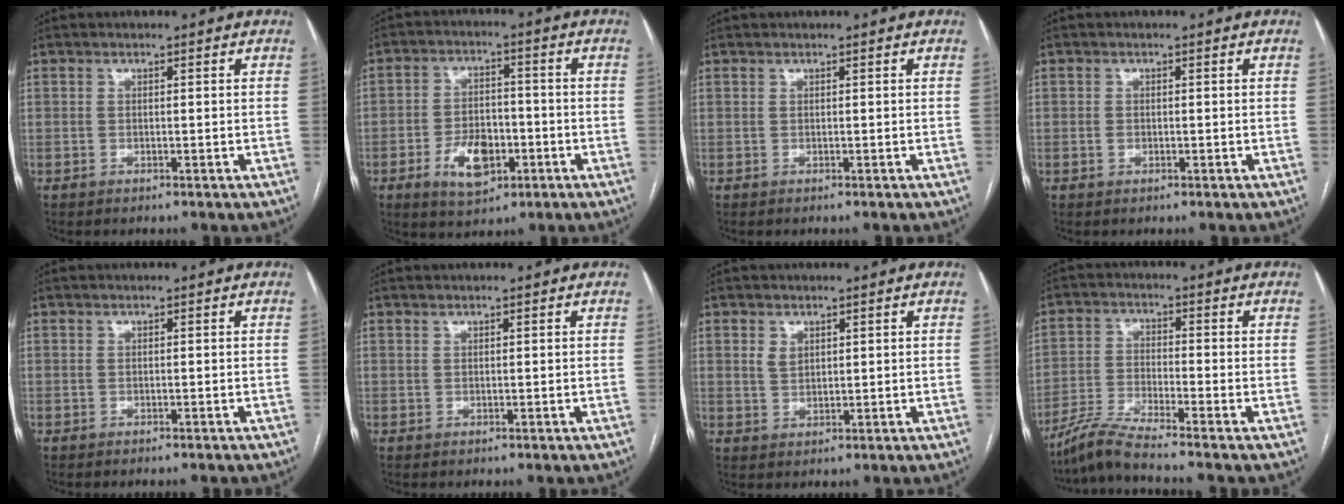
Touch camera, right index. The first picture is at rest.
{"total": 8.0, "force": [-3.2, 4.4, 5.9], "torque": [-0.110, 0.006, -0.049]}
{"total": 0.0}
{"total": 0.6, "force": [-0.1, 0.5, 0.4], "torque": [-0.005, 0.002, -0.002]}
{"total": 0.7, "force": [-0.6, 0.0, 0.3], "torque": [0.001, -0.001, -0.009]}
{"total": 0.0}
{"total": 2.1, "force": [1.1, 1.4, 1.1], "torque": [-0.023, -0.001, 0.027]}
{"total": 6.6, "force": [-5.8, -1.5, 2.8], "torque": [-0.064, -0.025, -0.116]}